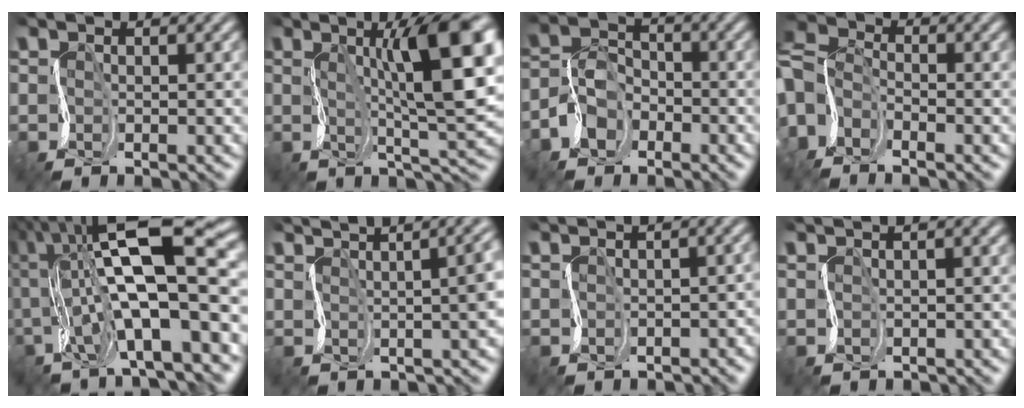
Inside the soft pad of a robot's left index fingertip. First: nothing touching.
{"total": 9.2, "force": [2.1, 1.8, 8.8], "torque": [-0.128, 0.016, 0.036]}
{"total": 3.3, "force": [-2.3, 2.3, 0.7], "torque": [-0.028, 0.018, -0.055]}
{"total": 7.0, "force": [-2.6, 4.9, 4.1], "torque": [-0.109, 0.001, -0.046]}
{"total": 15.3, "force": [2.7, 5.0, 14.1], "torque": [-0.255, 0.036, 0.052]}
{"total": 11.8, "force": [4.1, 5.5, 9.6], "torque": [-0.068, 0.080, 0.032]}
{"total": 2.3, "force": [-0.8, 1.4, 1.6], "torque": [0.003, 0.018, -0.010]}
{"total": 1.8, "force": [1.4, 0.7, 0.9], "torque": [-0.001, 0.021, 0.003]}